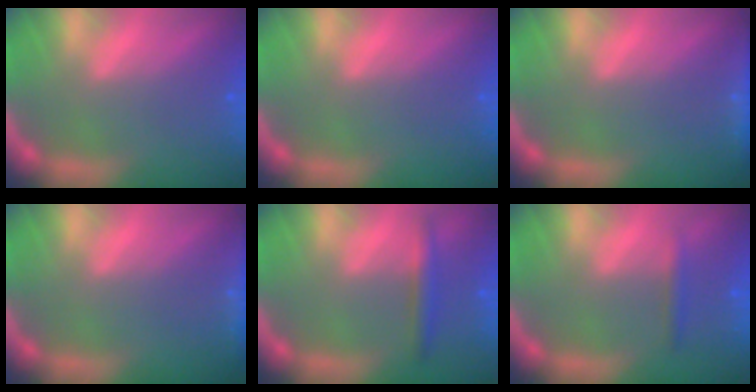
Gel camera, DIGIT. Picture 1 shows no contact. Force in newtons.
{"total": 0.0}
{"total": 2.4}
{"total": 2.4}
{"total": 2.4}
{"total": 1.4}